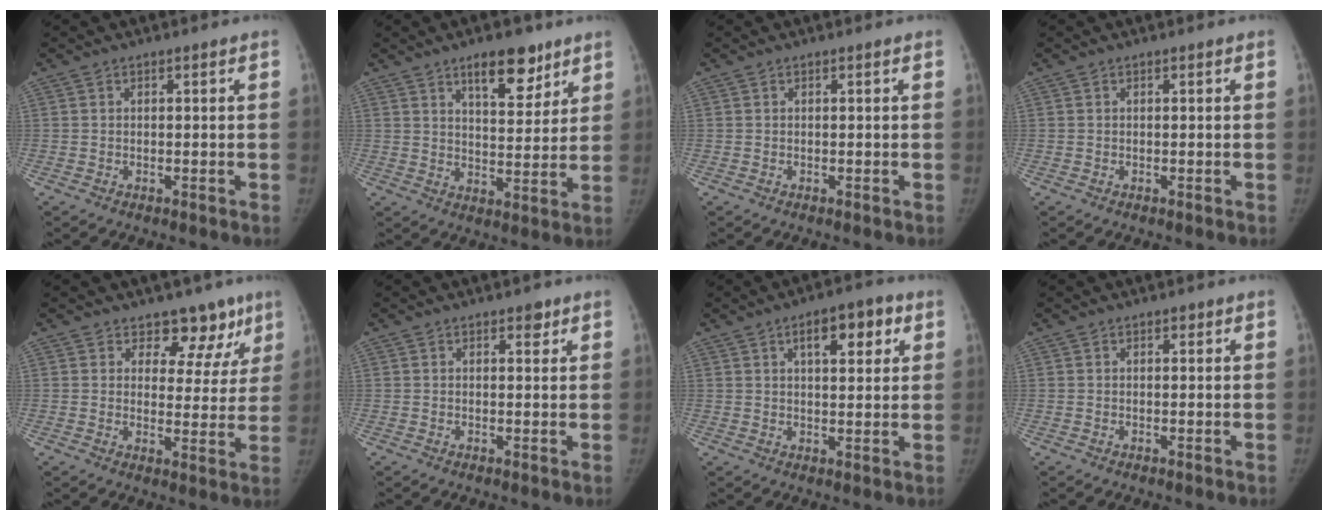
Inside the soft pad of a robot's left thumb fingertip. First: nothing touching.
{"total": 10.1, "force": [6.6, 4.2, 6.4], "torque": [-0.066, -0.040, 0.103]}
{"total": 0.0}
{"total": 0.0}
{"total": 9.0, "force": [6.4, 5.8, 2.5], "torque": [0.019, -0.033, 0.070]}
{"total": 1.7, "force": [1.1, 1.0, 0.9], "torque": [0.001, -0.004, 0.011]}
{"total": 8.4, "force": [3.6, 3.6, 6.6], "torque": [-0.070, -0.002, 0.049]}
{"total": 0.6, "force": [0.3, 0.4, 0.3], "torque": [0.001, 0.000, 0.003]}